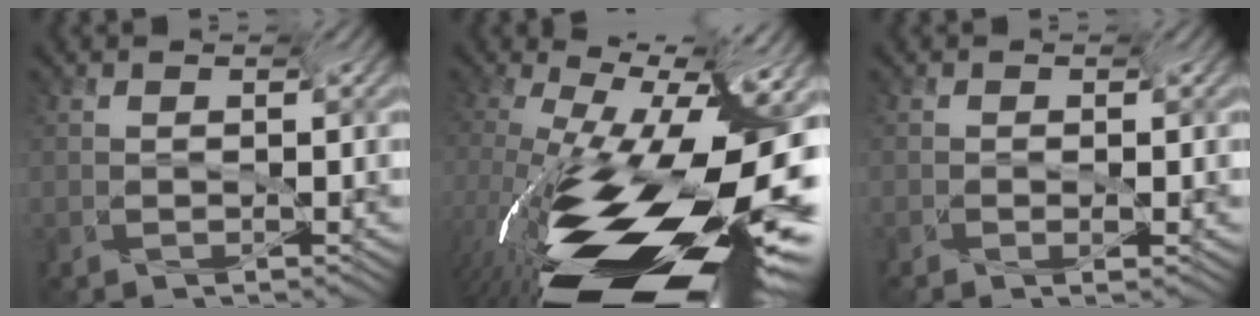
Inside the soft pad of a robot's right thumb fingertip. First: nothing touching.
{"total": 18.7, "force": [-11.1, 5.3, 14.0], "torque": [-0.231, -0.012, -0.182]}
{"total": 0.8, "force": [-0.8, 0.0, 0.1], "torque": [-0.012, 0.008, -0.017]}